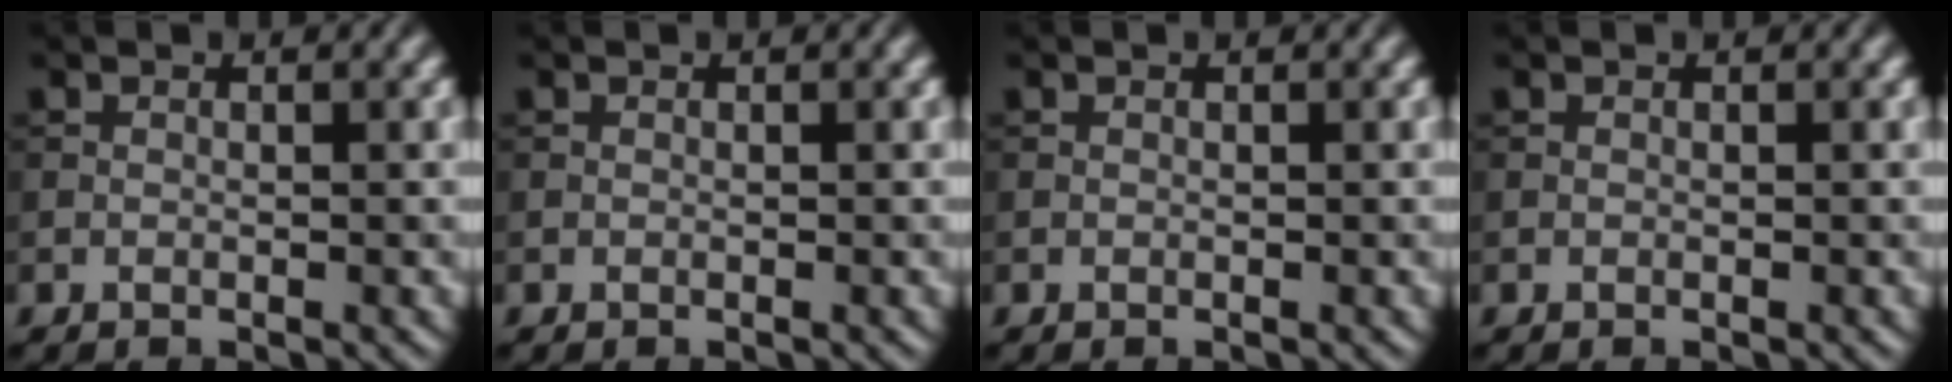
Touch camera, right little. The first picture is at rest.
{"total": 0.0}
{"total": 0.0}
{"total": 0.0}